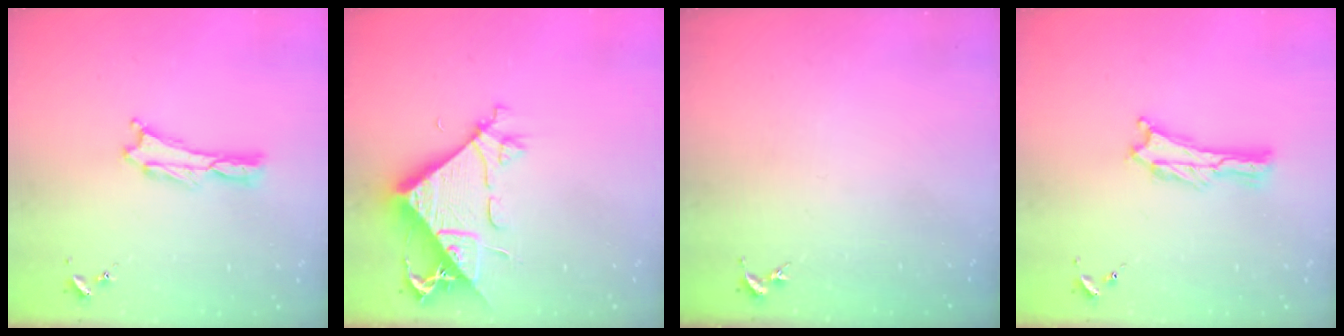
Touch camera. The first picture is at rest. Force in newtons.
{"total": 9.3, "press": 9.2, "slide": 0.9}
{"total": 0.0}
{"total": 0.8, "press": 0.7, "slide": 0.2}